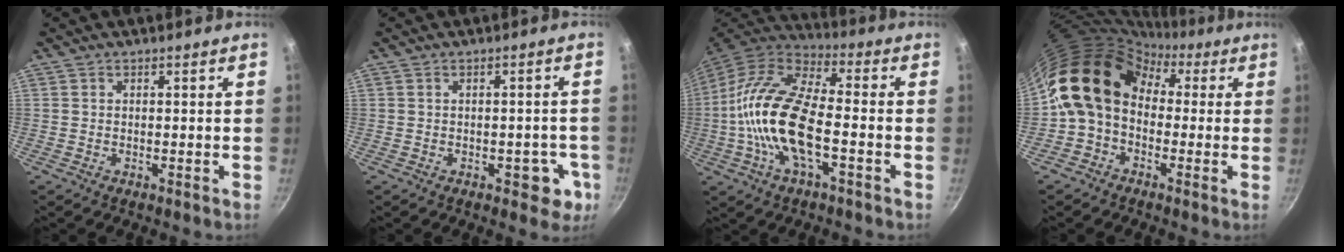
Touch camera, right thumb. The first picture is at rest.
{"total": 5.2, "force": [-1.9, 3.0, 3.8], "torque": [-0.010, 0.017, -0.018]}
{"total": 18.5, "force": [-3.5, 7.9, 16.4], "torque": [-0.310, 0.032, -0.081]}
{"total": 14.8, "force": [1.0, 11.6, 9.1], "torque": [-0.138, 0.042, -0.009]}